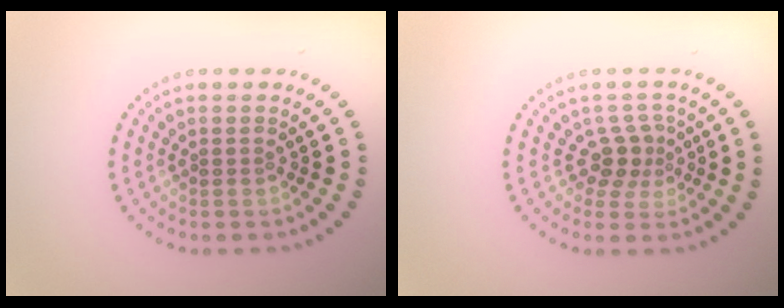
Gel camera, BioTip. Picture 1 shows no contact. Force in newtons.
{"total": 2.5, "press": 1.8, "slide": 1.7}